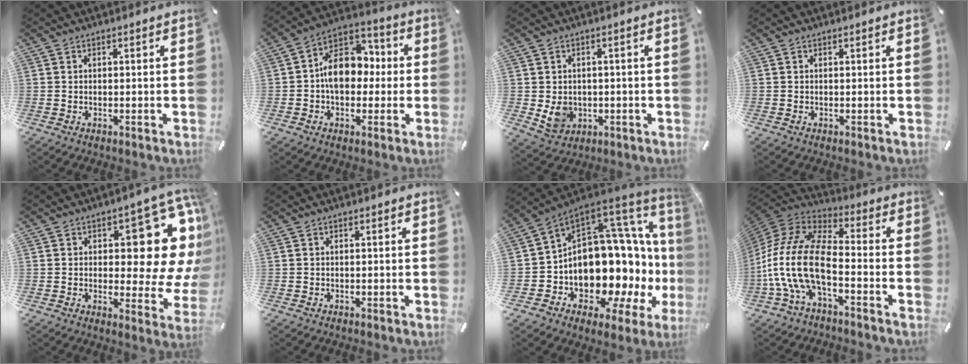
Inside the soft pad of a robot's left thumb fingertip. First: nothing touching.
{"total": 11.8, "force": [-0.5, 8.9, 7.8], "torque": [-0.141, 0.012, -0.010]}
{"total": 5.5, "force": [-0.3, 5.1, 2.1], "torque": [-0.033, -0.002, -0.005]}
{"total": 0.0}
{"total": 17.7, "force": [6.9, 8.2, 14.1], "torque": [-0.150, -0.075, 0.108]}
{"total": 0.0}
{"total": 21.2, "force": [0.4, 14.5, 15.5], "torque": [-0.228, -0.087, 0.052]}
{"total": 16.8, "force": [-6.6, 8.3, 13.0], "torque": [-0.295, 0.013, -0.125]}